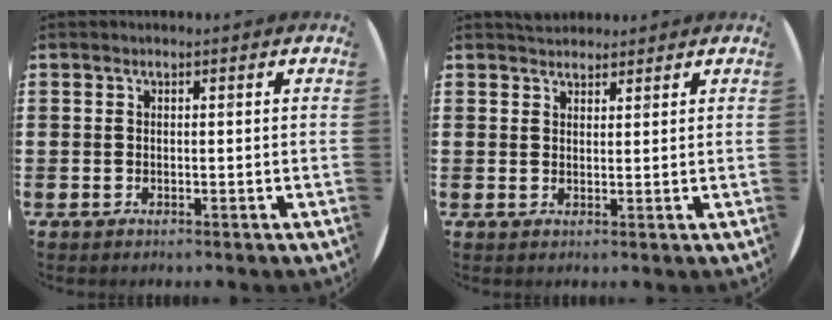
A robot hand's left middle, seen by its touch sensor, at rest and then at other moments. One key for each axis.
{"total": 2.0, "fx": 1.9, "fy": 0.6, "fz": -0.1, "tx": -0.003, "ty": 0.004, "tz": 0.037}